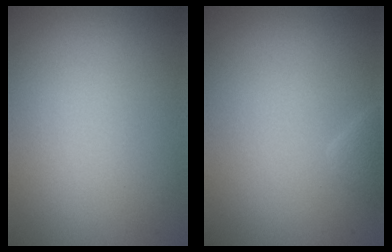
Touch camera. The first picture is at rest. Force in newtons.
{"total": 0.8, "press": 0.8, "slide": 0.1}